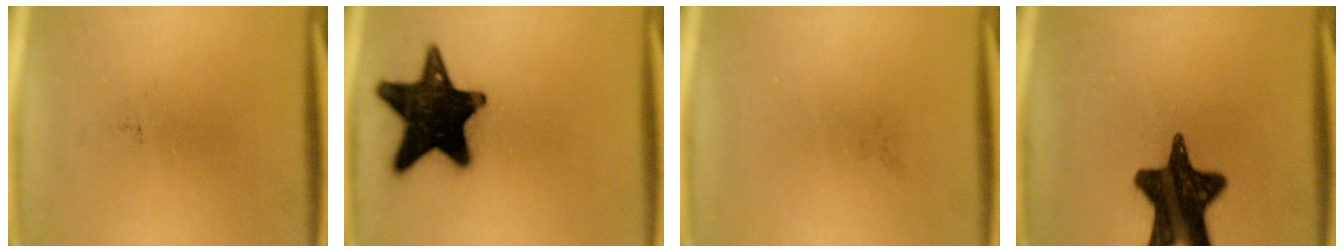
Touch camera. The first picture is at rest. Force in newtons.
{"total": 19.4}
{"total": 0.0}
{"total": 17.5}